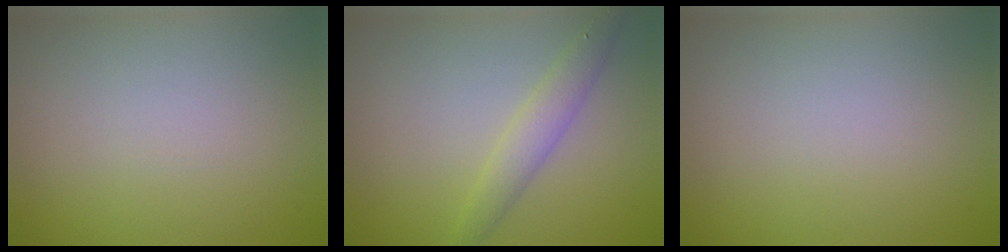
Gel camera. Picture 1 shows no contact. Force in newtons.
{"total": 2.3, "press": 2.3, "slide": 0.0}
{"total": 0.0}